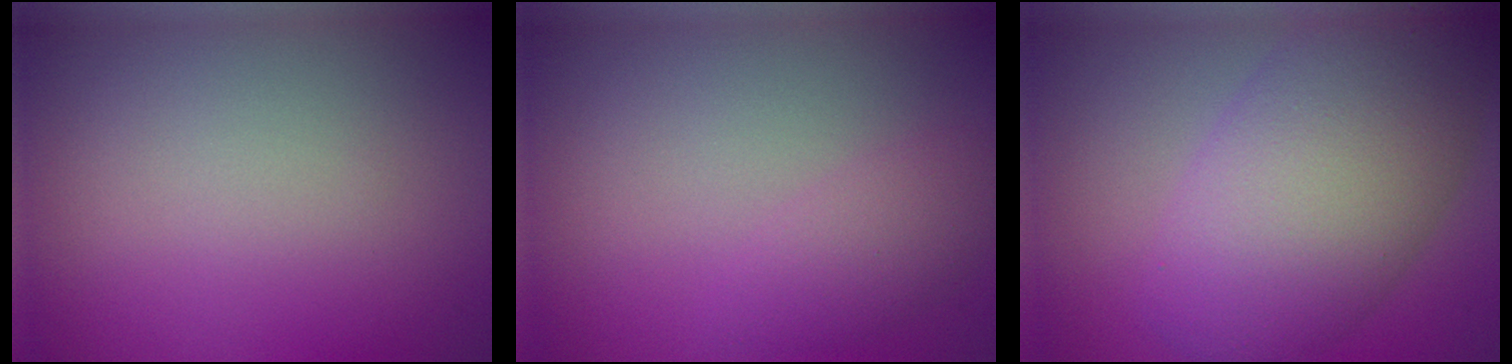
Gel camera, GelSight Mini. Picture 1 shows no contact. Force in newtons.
{"total": 2.2, "press": 2.2, "slide": 0.2}
{"total": 10.2, "press": 10.2, "slide": 0.3}